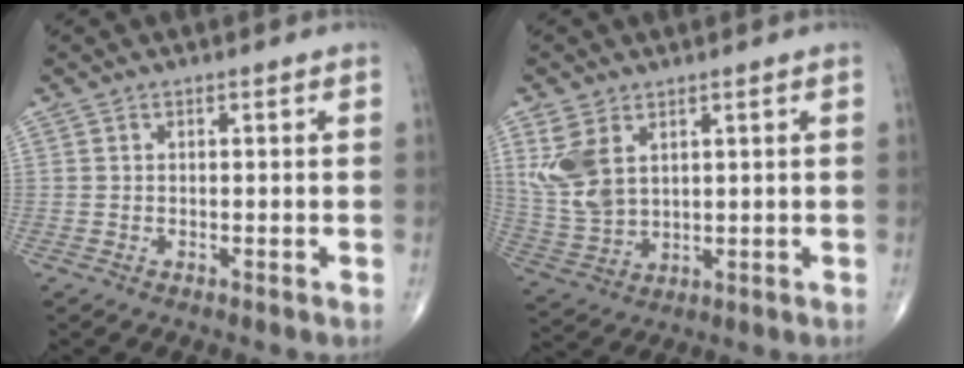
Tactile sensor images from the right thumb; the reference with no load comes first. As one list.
[{"total": 9.0, "force": [3.6, 5.6, 6.2], "torque": [-0.132, -0.010, 0.087]}]